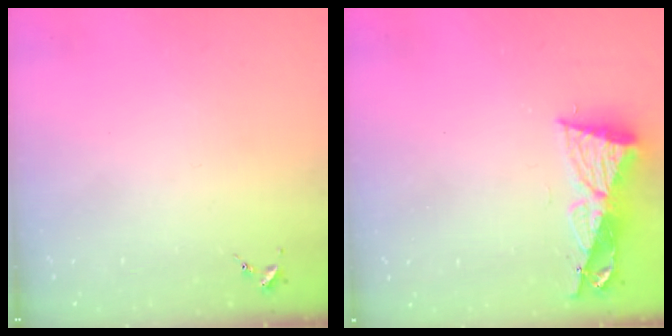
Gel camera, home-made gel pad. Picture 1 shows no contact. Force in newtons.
{"total": 9.9, "press": 9.8, "slide": 0.6}